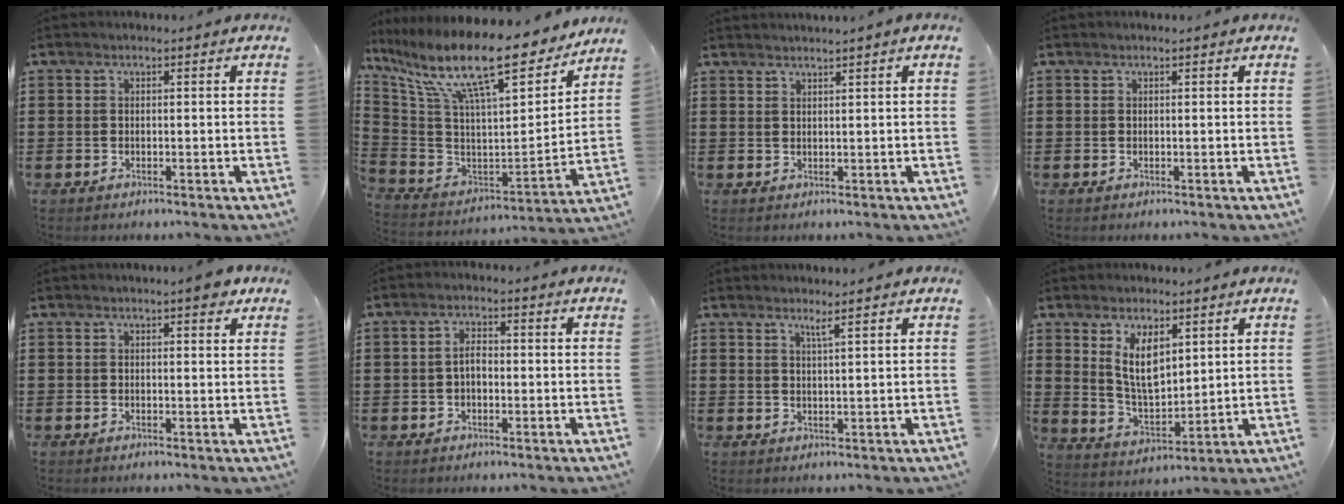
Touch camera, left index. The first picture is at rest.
{"total": 16.9, "force": [11.7, 3.0, 11.8], "torque": [-0.255, -0.071, 0.192]}
{"total": 1.1, "force": [0.9, -0.5, 0.1], "torque": [-0.003, -0.004, 0.019]}
{"total": 0.0}
{"total": 2.9, "force": [2.1, 0.5, 2.0], "torque": [-0.028, 0.000, 0.033]}
{"total": 2.8, "force": [-0.2, 1.5, 2.3], "torque": [-0.047, 0.006, -0.004]}
{"total": 2.2, "force": [1.7, -0.4, 1.4], "torque": [-0.029, -0.003, 0.031]}
{"total": 7.5, "force": [4.0, 3.6, 5.1], "torque": [-0.106, -0.008, 0.073]}